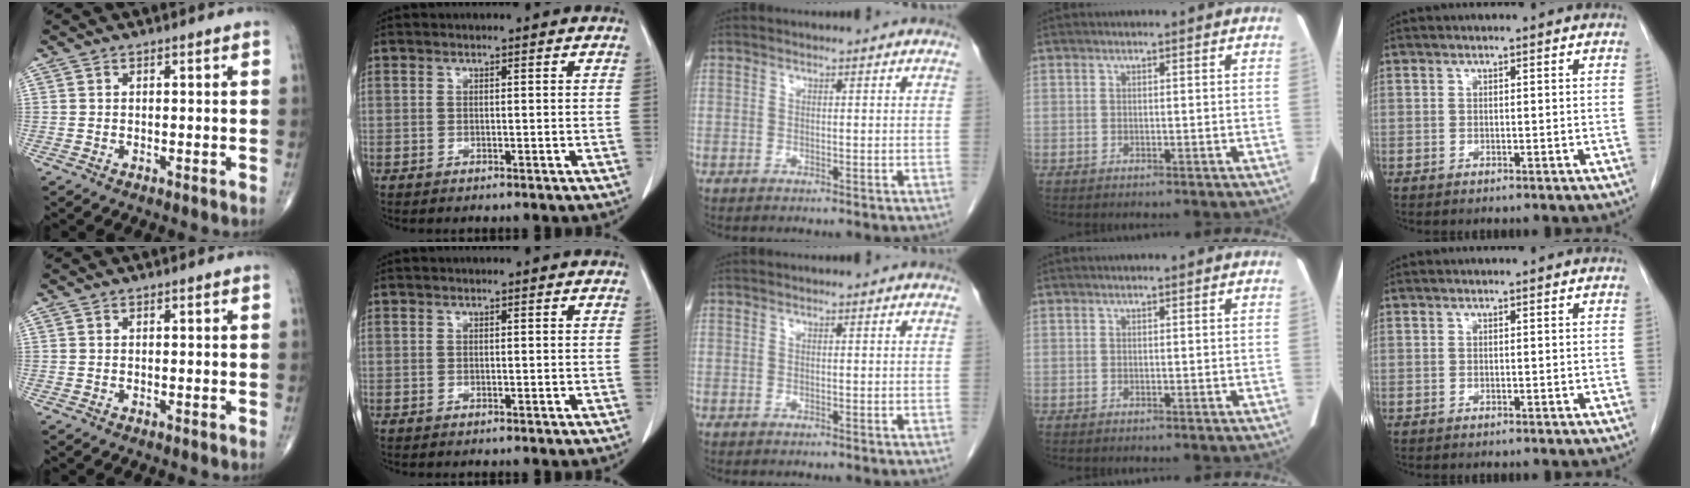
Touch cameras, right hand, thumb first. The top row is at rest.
{}